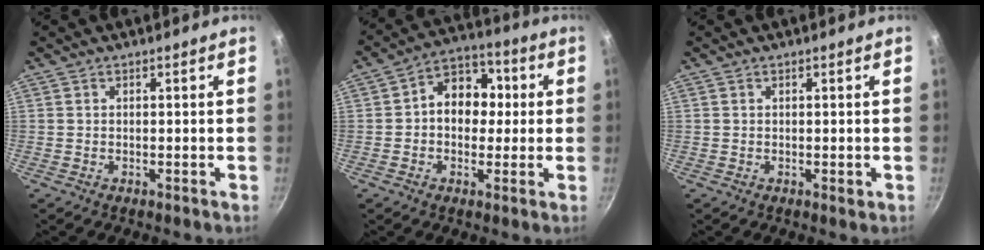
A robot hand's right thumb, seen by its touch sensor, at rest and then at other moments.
{"total": 10.7, "force": [0.7, 8.4, 6.6], "torque": [-0.047, 0.028, -0.007]}
{"total": 0.6, "force": [0.1, 0.3, 0.5], "torque": [-0.006, 0.000, 0.001]}